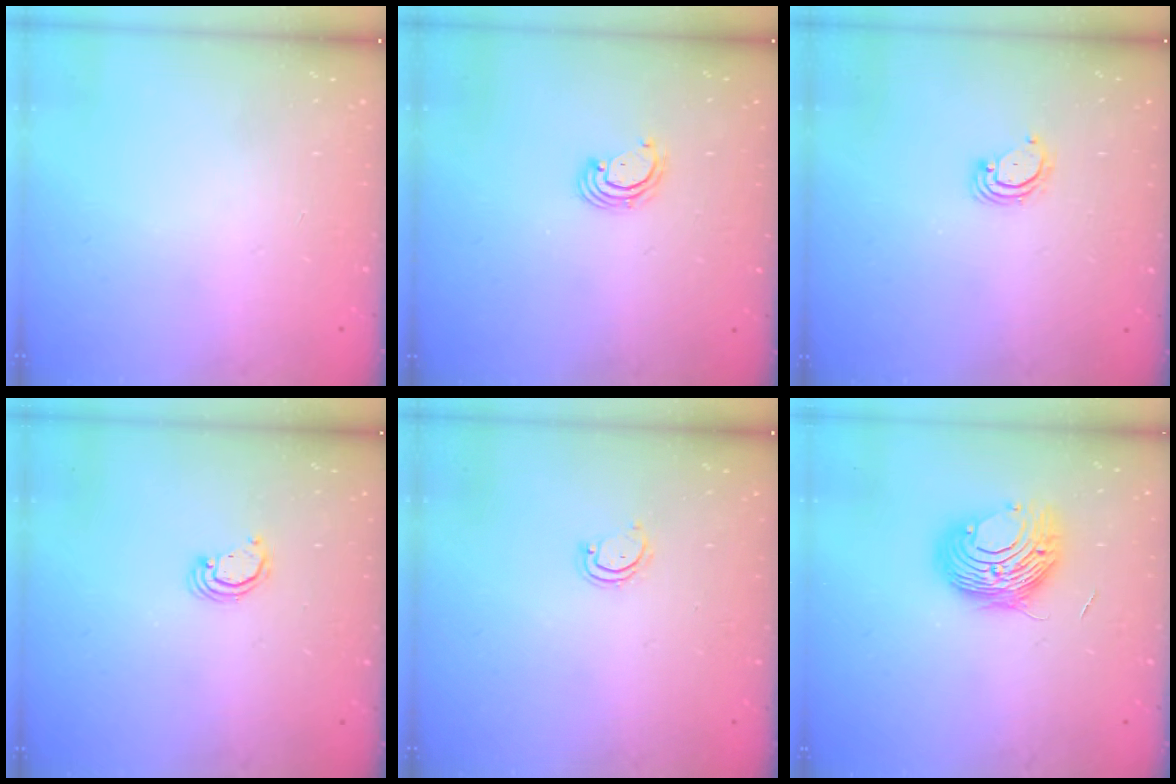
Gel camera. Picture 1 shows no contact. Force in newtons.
{"total": 2.4, "press": 2.4, "slide": 0.2}
{"total": 3.1, "press": 3.1, "slide": 0.3}
{"total": 2.3, "press": 2.3, "slide": 0.3}
{"total": 2.8, "press": 2.8, "slide": 0.3}
{"total": 11.0, "press": 10.9, "slide": 1.1}